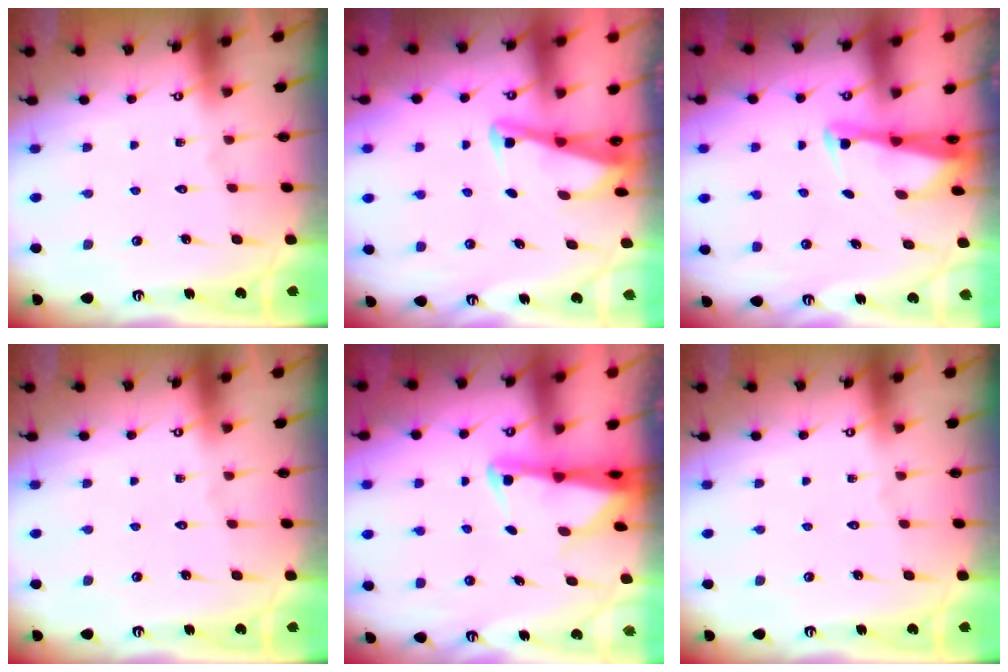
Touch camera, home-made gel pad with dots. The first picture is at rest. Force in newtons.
{"total": 2.9, "press": 2.8, "slide": 0.3}
{"total": 2.6, "press": 2.5, "slide": 0.6}
{"total": 0.0}
{"total": 2.9, "press": 2.9, "slide": 0.4}
{"total": 0.0}